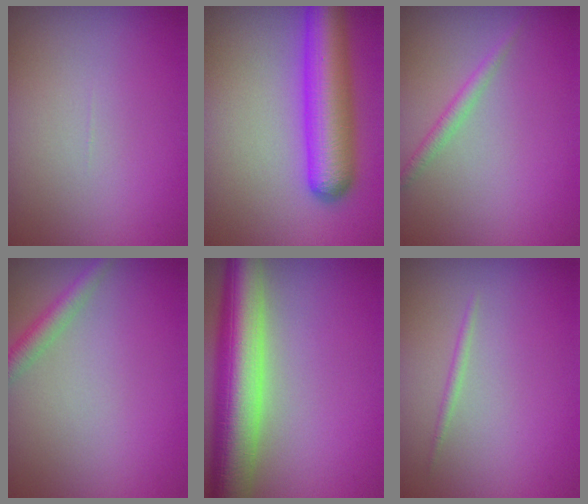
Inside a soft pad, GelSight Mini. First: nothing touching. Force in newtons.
{"total": 7.5, "press": 7.5, "slide": 0.2}
{"total": 1.2, "press": 1.2, "slide": 0.0}
{"total": 2.0, "press": 2.0, "slide": 0.0}
{"total": 9.1, "press": 9.1, "slide": 0.5}
{"total": 0.6, "press": 0.6, "slide": 0.0}